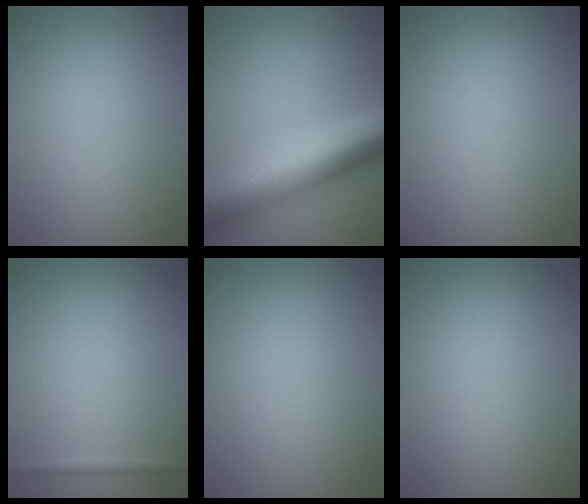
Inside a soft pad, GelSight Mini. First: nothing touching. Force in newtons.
{"total": 11.5, "press": 11.5, "slide": 0.1}
{"total": 0.0}
{"total": 0.8, "press": 0.8, "slide": 0.1}
{"total": 0.0}
{"total": 0.0}